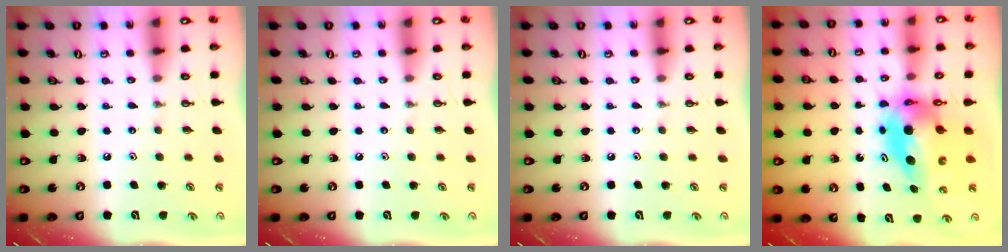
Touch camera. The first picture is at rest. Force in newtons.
{"total": 0.0}
{"total": 0.0}
{"total": 8.3, "press": 8.2, "slide": 0.9}